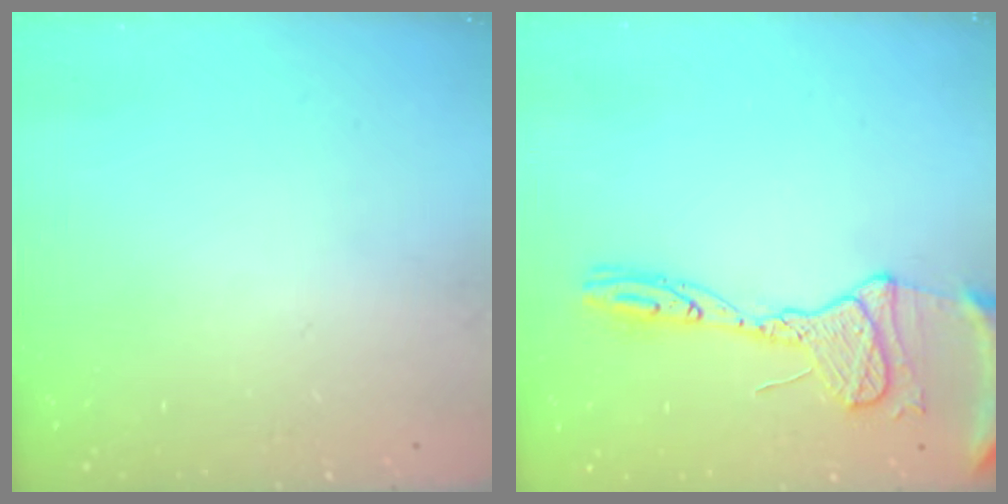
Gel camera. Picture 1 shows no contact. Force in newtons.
{"total": 15.9, "press": 15.8, "slide": 1.6}